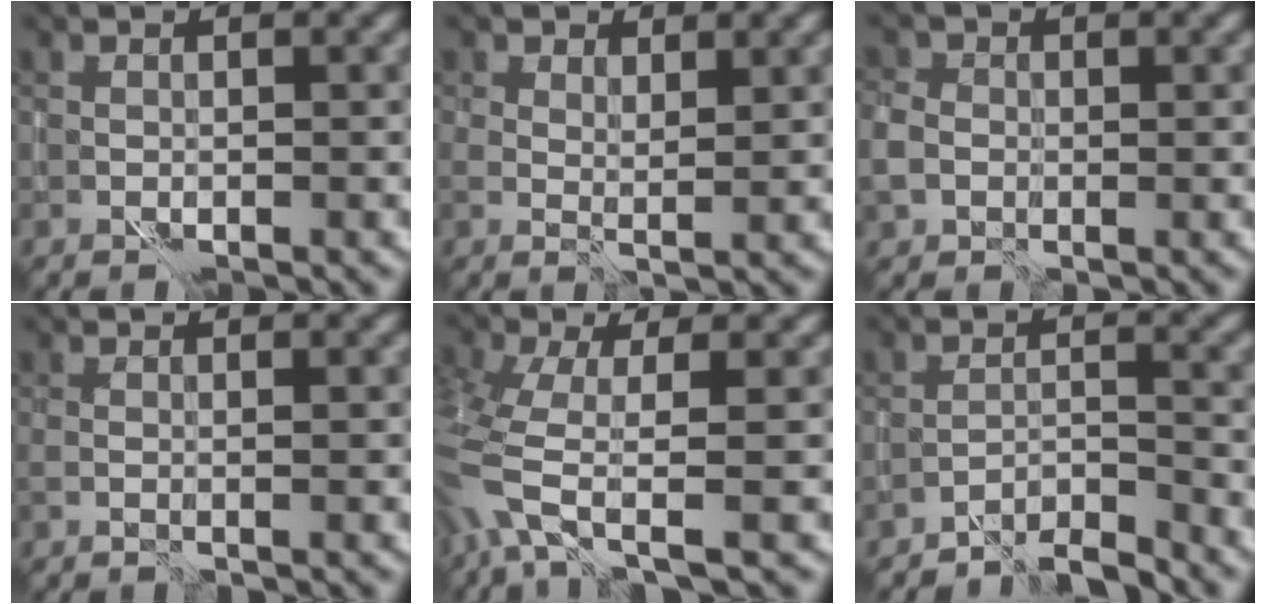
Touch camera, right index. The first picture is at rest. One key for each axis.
{"total": 2.4, "fx": 1.5, "fy": 1.3, "fz": 1.2, "tx": -0.023, "ty": -0.001, "tz": 0.029}
{"total": 3.4, "fx": -0.5, "fy": 2.9, "fz": 1.7, "tx": -0.039, "ty": 0.000, "tz": -0.010}
{"total": 1.0, "fx": 0.0, "fy": 0.1, "fz": 1.0, "tx": -0.016, "ty": -0.001, "tz": -0.001}
{"total": 6.1, "fx": -2.3, "fy": 2.5, "fz": 5.1, "tx": -0.125, "ty": -0.010, "tz": -0.054}
{"total": 3.7, "fx": -3.6, "fy": 0.3, "fz": 0.9, "tx": -0.012, "ty": 0.005, "tz": -0.069}